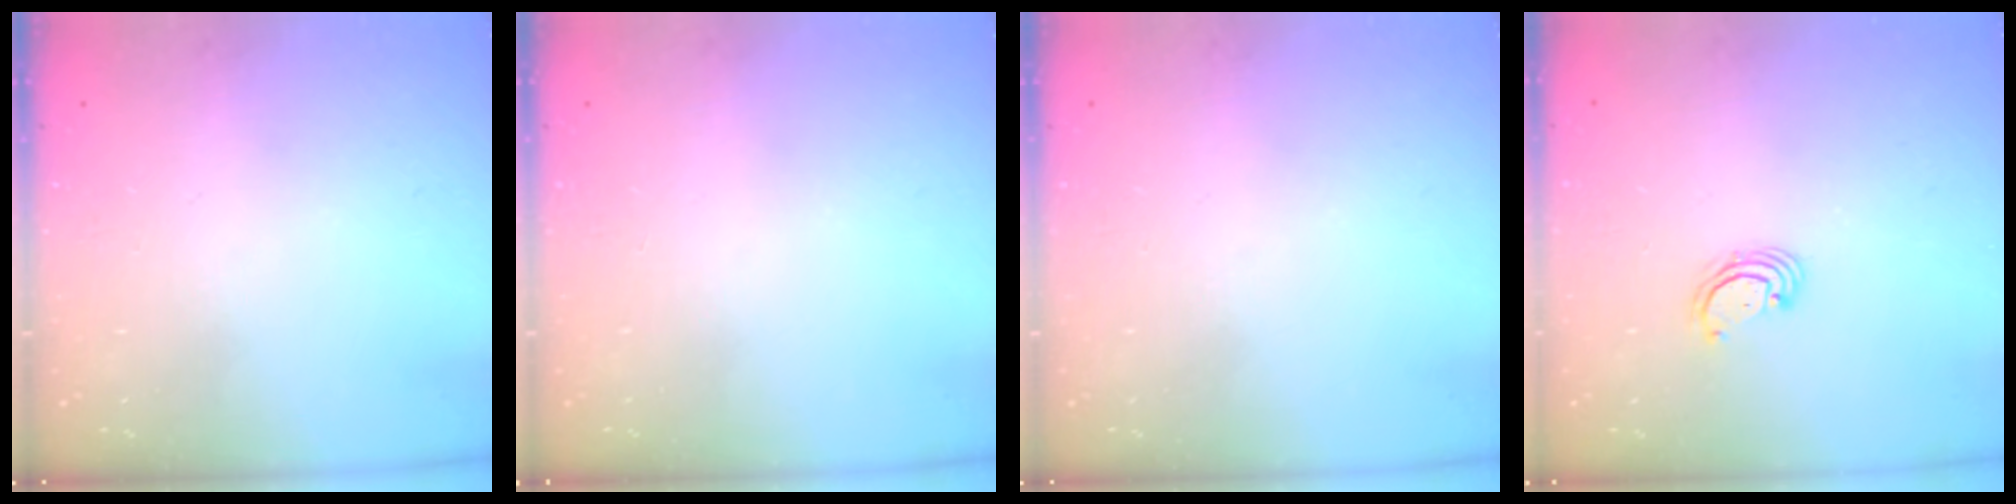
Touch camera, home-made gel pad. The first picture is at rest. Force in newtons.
{"total": 0.0}
{"total": 0.0}
{"total": 2.6, "press": 2.6, "slide": 0.3}